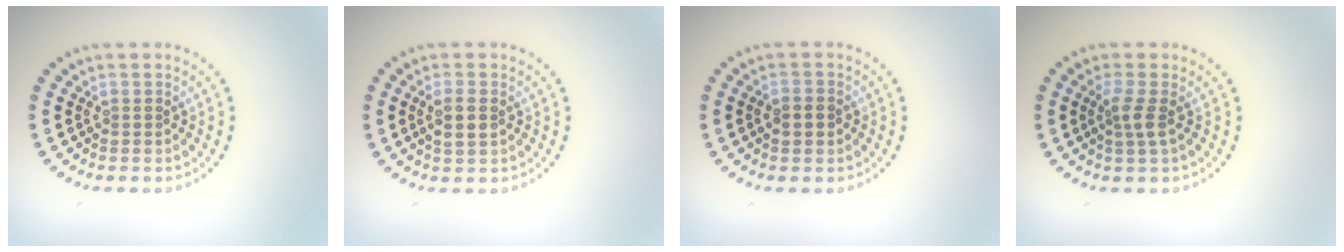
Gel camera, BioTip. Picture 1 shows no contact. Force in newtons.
{"total": 2.0, "press": 2.0, "slide": 0.6}
{"total": 1.7, "press": 1.7, "slide": 0.5}
{"total": 1.7, "press": 1.4, "slide": 1.0}